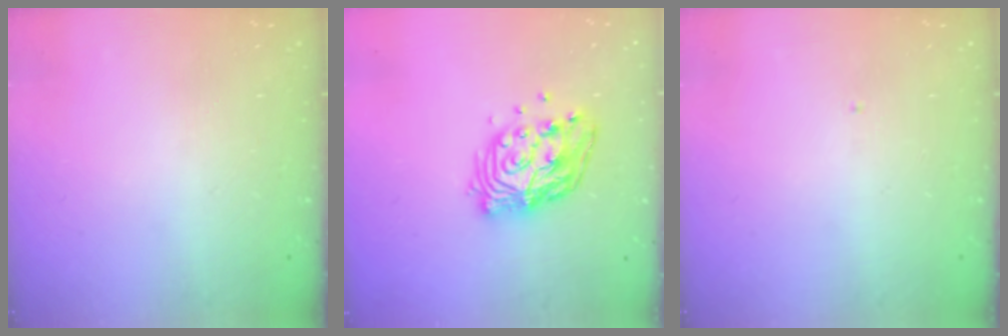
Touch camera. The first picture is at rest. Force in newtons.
{"total": 13.7, "press": 13.7, "slide": 1.2}
{"total": 0.0}